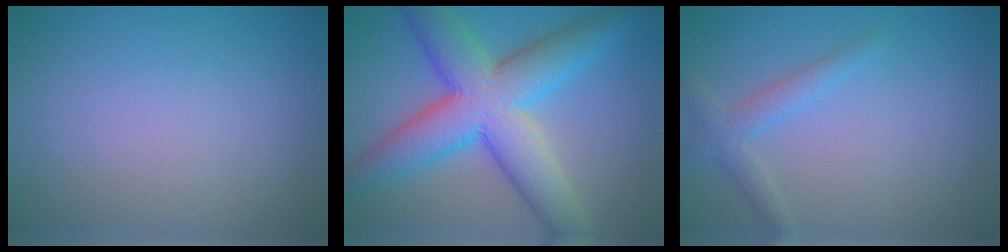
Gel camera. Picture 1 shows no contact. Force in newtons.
{"total": 10.0, "press": 10.0, "slide": 0.3}
{"total": 2.1, "press": 2.1, "slide": 0.1}